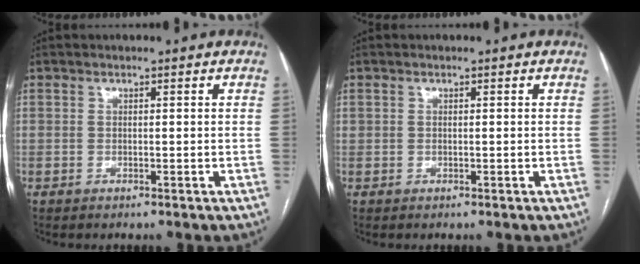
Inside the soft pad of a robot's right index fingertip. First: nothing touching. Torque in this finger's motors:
{"motor_torque": [0.39, 0.14, 0.13, 0.04]}